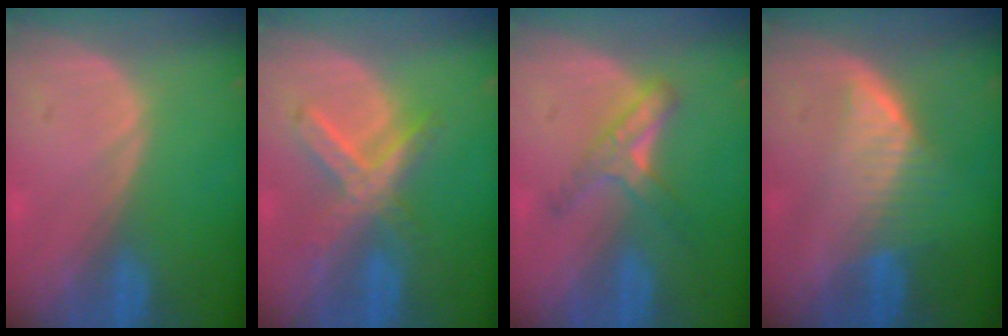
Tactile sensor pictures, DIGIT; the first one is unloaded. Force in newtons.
{"total": 7.0, "press": 6.2, "slide": 3.3}
{"total": 5.1, "press": 4.9, "slide": 1.6}
{"total": 6.6, "press": 5.8, "slide": 3.1}